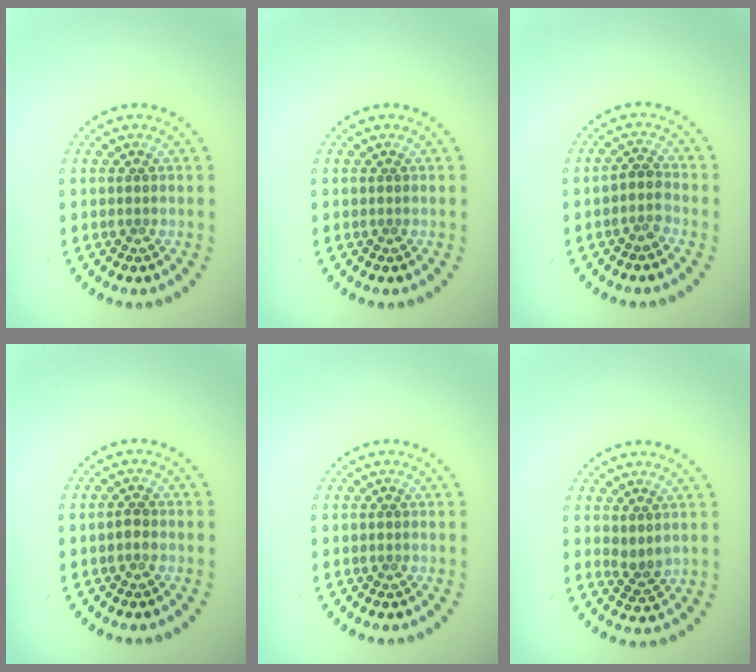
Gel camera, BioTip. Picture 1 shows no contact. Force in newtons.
{"total": 0.0}
{"total": 1.6, "press": 1.3, "slide": 0.9}
{"total": 1.0, "press": 1.0, "slide": 0.1}
{"total": 0.0}
{"total": 1.4, "press": 1.2, "slide": 0.8}